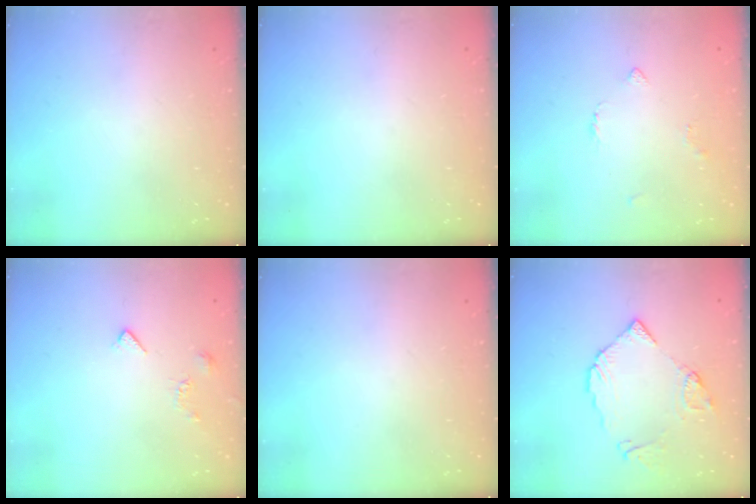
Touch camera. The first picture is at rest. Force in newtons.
{"total": 0.0}
{"total": 2.8, "press": 2.7, "slide": 0.7}
{"total": 4.2, "press": 4.1, "slide": 0.8}
{"total": 0.0}
{"total": 11.2, "press": 11.2, "slide": 1.3}